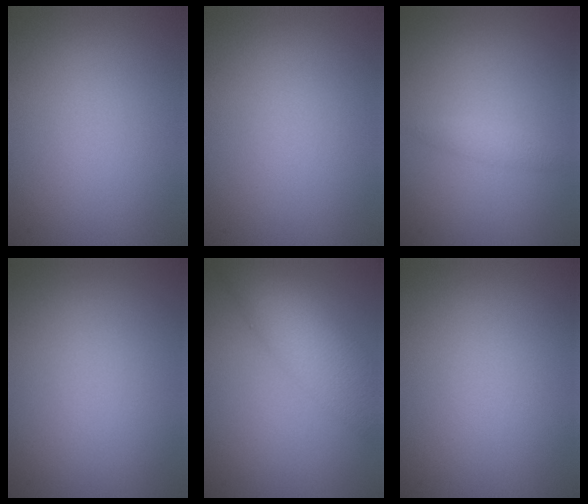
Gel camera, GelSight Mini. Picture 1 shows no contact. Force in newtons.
{"total": 0.0}
{"total": 1.2, "press": 1.2, "slide": 0.0}
{"total": 0.0}
{"total": 7.7, "press": 7.7, "slide": 0.4}
{"total": 0.0}